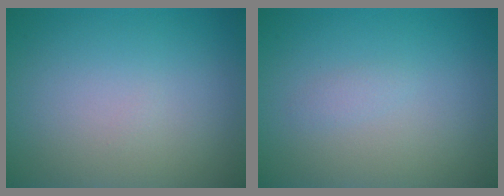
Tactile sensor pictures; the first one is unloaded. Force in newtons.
{"total": 0.6, "press": 0.6, "slide": 0.0}